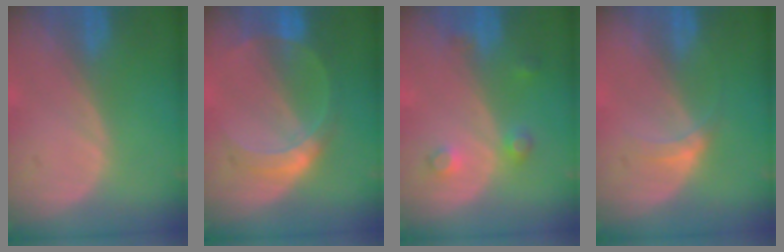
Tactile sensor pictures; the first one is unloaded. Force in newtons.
{"total": 5.6, "press": 5.6, "slide": 0.1}
{"total": 3.2, "press": 3.1, "slide": 0.8}
{"total": 2.6, "press": 2.2, "slide": 1.4}